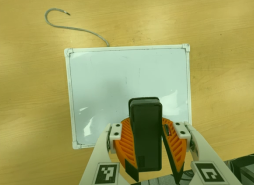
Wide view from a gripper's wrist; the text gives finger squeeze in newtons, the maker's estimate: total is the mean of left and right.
{"total": 11.0, "left": 10.9, "right": 11.1}